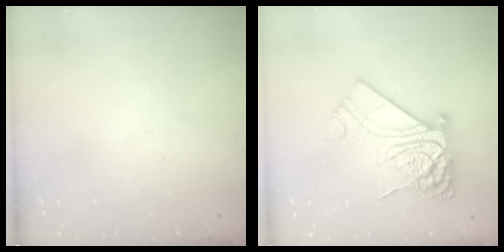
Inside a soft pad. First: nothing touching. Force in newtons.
{"total": 14.7, "press": 14.7, "slide": 1.5}